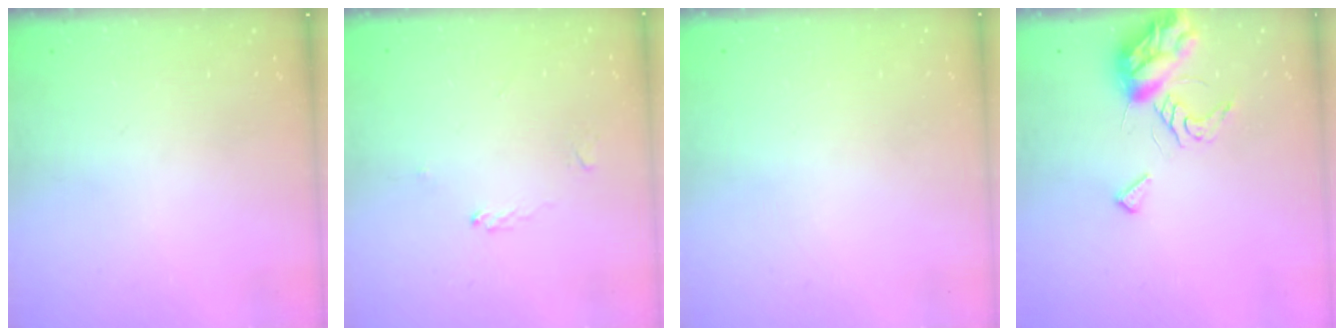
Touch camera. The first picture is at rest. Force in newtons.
{"total": 1.9, "press": 1.9, "slide": 0.5}
{"total": 1.9, "press": 1.9, "slide": 0.1}
{"total": 8.1, "press": 8.1, "slide": 0.9}